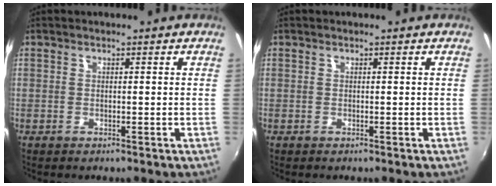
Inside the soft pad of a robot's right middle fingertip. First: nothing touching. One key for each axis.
{"total": 0.0}